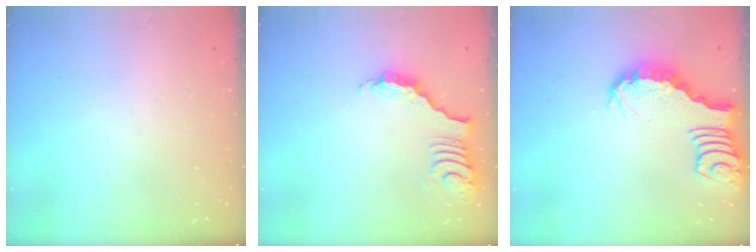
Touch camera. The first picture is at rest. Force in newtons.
{"total": 3.7, "press": 3.7, "slide": 0.7}
{"total": 2.7, "press": 2.6, "slide": 0.4}